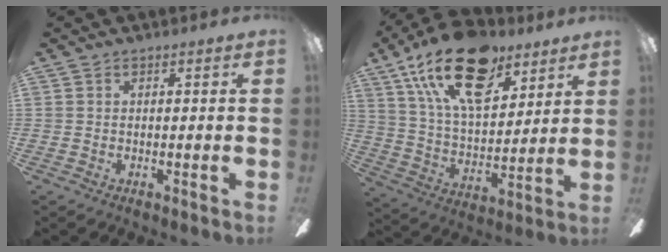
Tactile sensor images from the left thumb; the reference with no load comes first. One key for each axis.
{"total": 23.3, "fx": 13.6, "fy": 11.8, "fz": 14.7, "tx": -0.255, "ty": -0.062, "tz": 0.241}